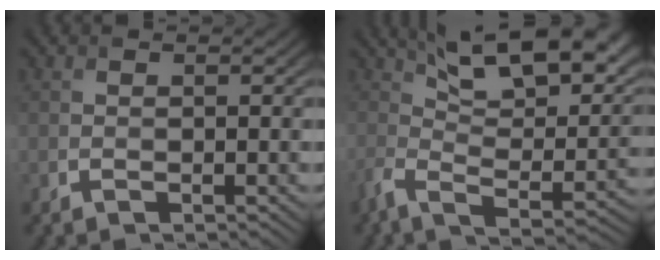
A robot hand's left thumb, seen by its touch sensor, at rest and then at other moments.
{"total": 12.4, "force": [6.0, 4.8, 9.8], "torque": [-0.195, -0.008, 0.106]}